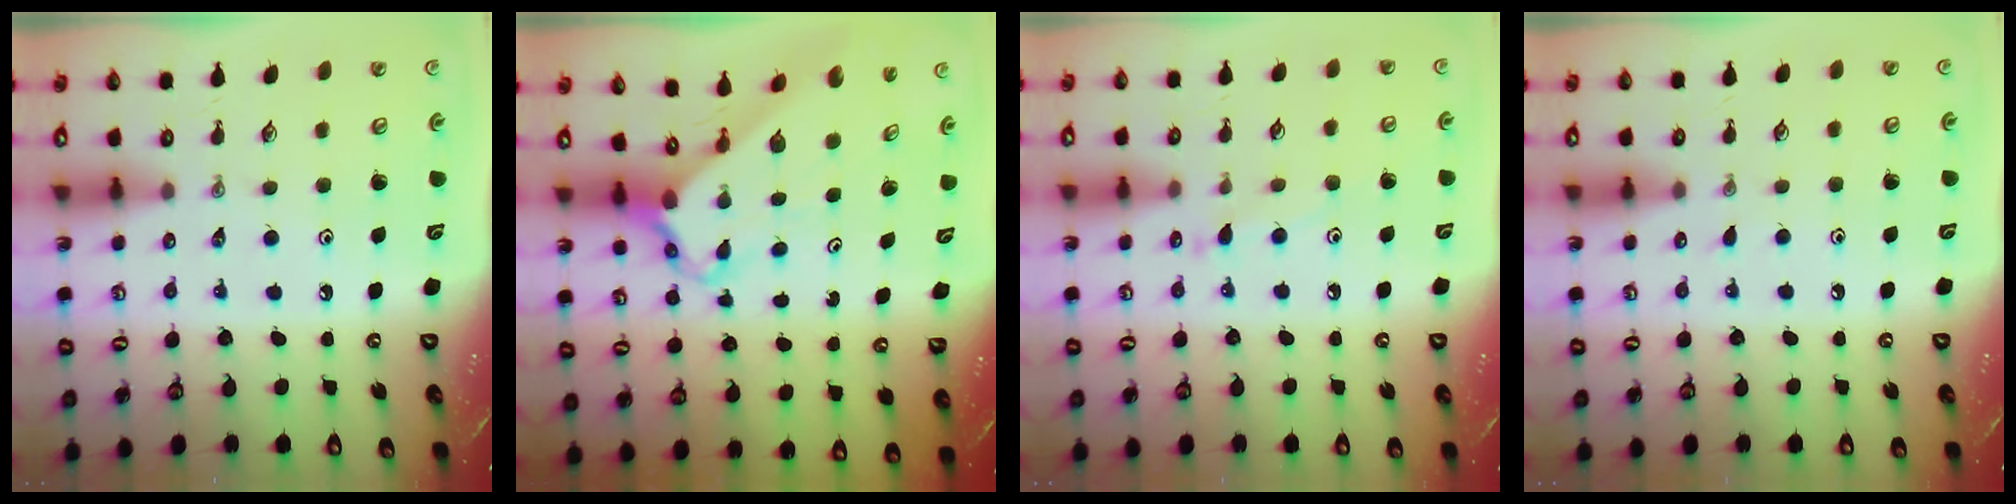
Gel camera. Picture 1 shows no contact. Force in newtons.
{"total": 3.8, "press": 3.7, "slide": 0.5}
{"total": 6.6, "press": 6.6, "slide": 0.5}
{"total": 4.0, "press": 4.0, "slide": 0.6}